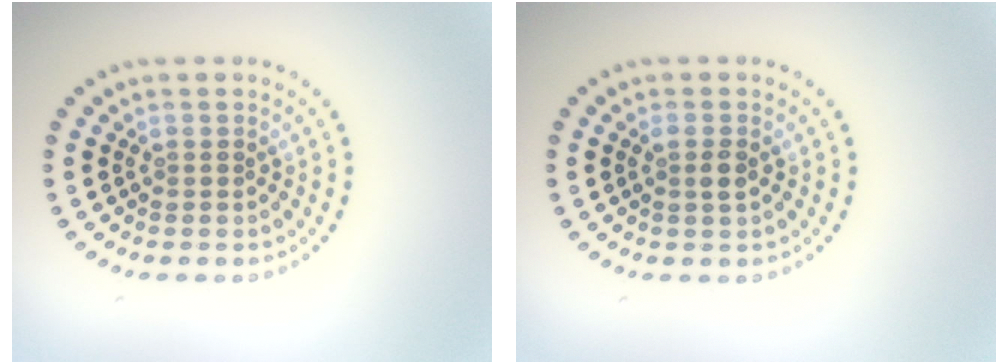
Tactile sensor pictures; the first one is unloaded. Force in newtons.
{"total": 1.2, "press": 1.0, "slide": 0.5}